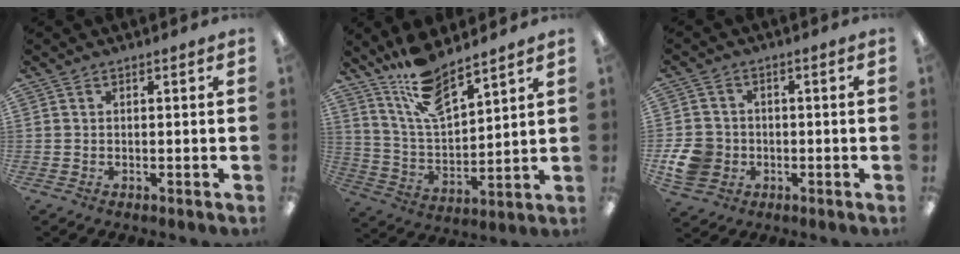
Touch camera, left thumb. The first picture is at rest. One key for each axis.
{"total": 13.1, "fx": 10.7, "fy": 3.6, "fz": 6.5, "tx": -0.143, "ty": -0.055, "tz": 0.196}
{"total": 7.9, "fx": -1.8, "fy": 6.9, "fz": 3.4, "tx": -0.085, "ty": 0.014, "tz": -0.032}